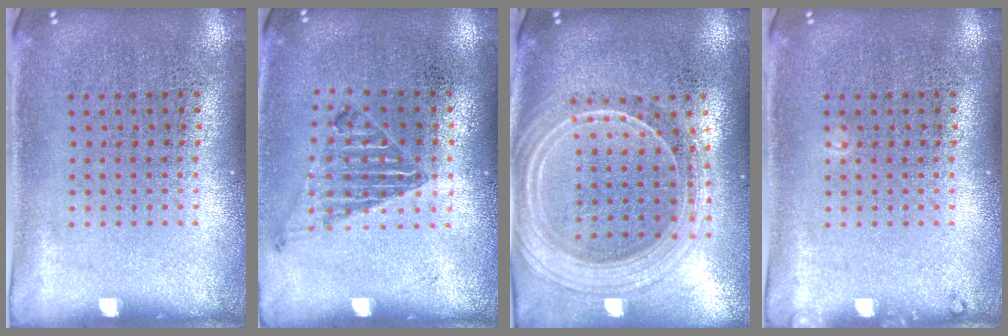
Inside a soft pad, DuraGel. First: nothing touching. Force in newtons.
{"total": 1.0, "press": 1.0, "slide": 0.2}
{"total": 2.5, "press": 2.1, "slide": 1.2}
{"total": 0.7, "press": 0.7, "slide": 0.2}